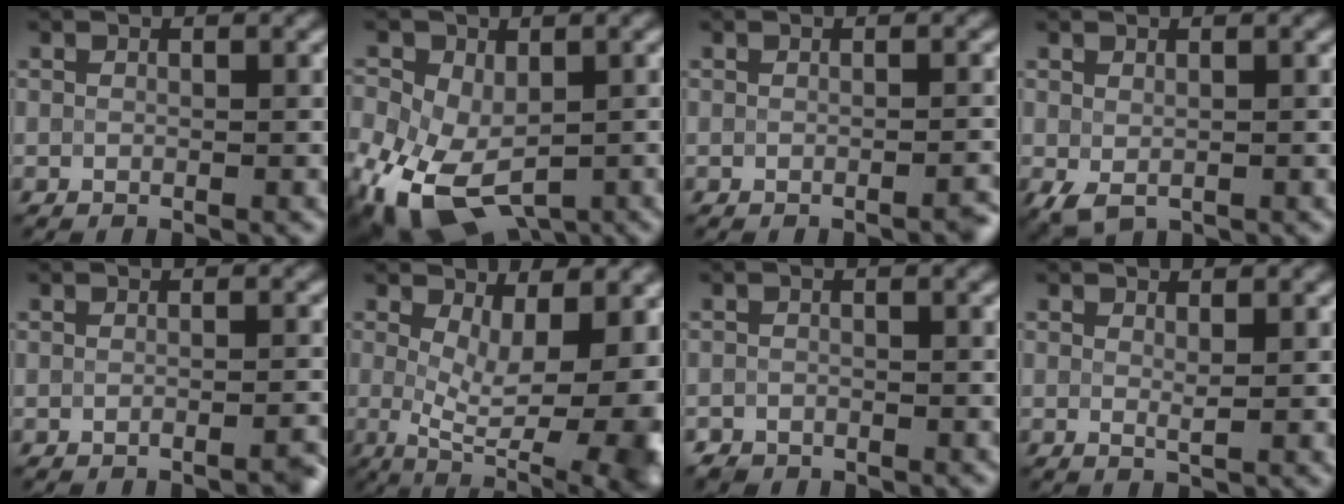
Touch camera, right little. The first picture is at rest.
{"total": 10.0, "force": [-3.1, 6.5, 7.0], "torque": [-0.157, -0.032, -0.048]}
{"total": 0.7, "force": [-0.7, 0.1, 0.3], "torque": [-0.004, 0.002, -0.007]}
{"total": 1.5, "force": [-0.3, 1.0, 1.1], "torque": [-0.029, -0.008, 0.000]}
{"total": 1.3, "force": [-1.1, 0.3, 0.7], "torque": [-0.006, 0.003, -0.018]}
{"total": 11.2, "force": [0.2, 4.4, 10.3], "torque": [-0.141, -0.016, 0.008]}
{"total": 1.3, "force": [-1.1, 0.8, 0.0], "torque": [-0.001, -0.002, -0.018]}
{"total": 0.9, "force": [0.5, 0.2, 0.8], "torque": [-0.014, -0.005, 0.008]}